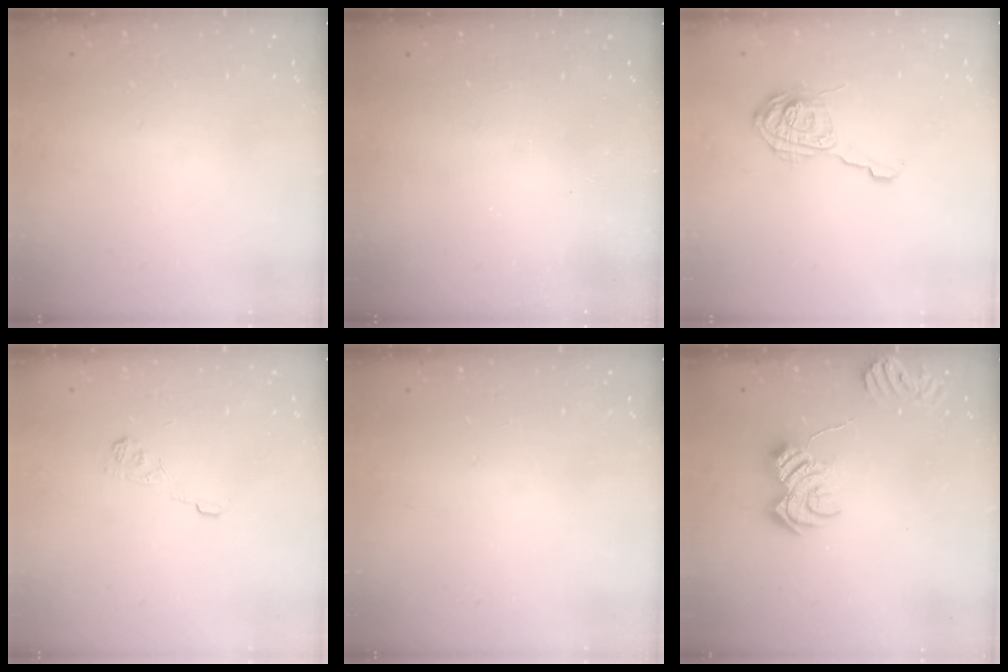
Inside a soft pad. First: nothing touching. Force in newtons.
{"total": 2.4, "press": 2.3, "slide": 0.8}
{"total": 11.7, "press": 11.7, "slide": 0.5}
{"total": 4.0, "press": 3.7, "slide": 1.4}
{"total": 0.0}
{"total": 9.4, "press": 9.4, "slide": 0.6}